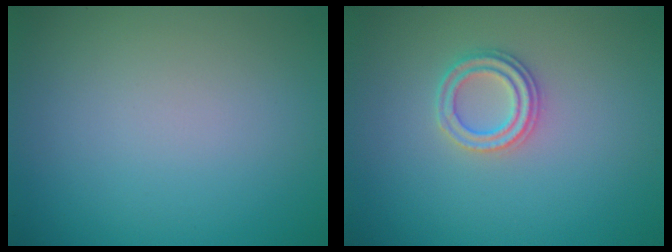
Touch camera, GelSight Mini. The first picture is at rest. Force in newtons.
{"total": 2.3, "press": 2.2, "slide": 0.5}